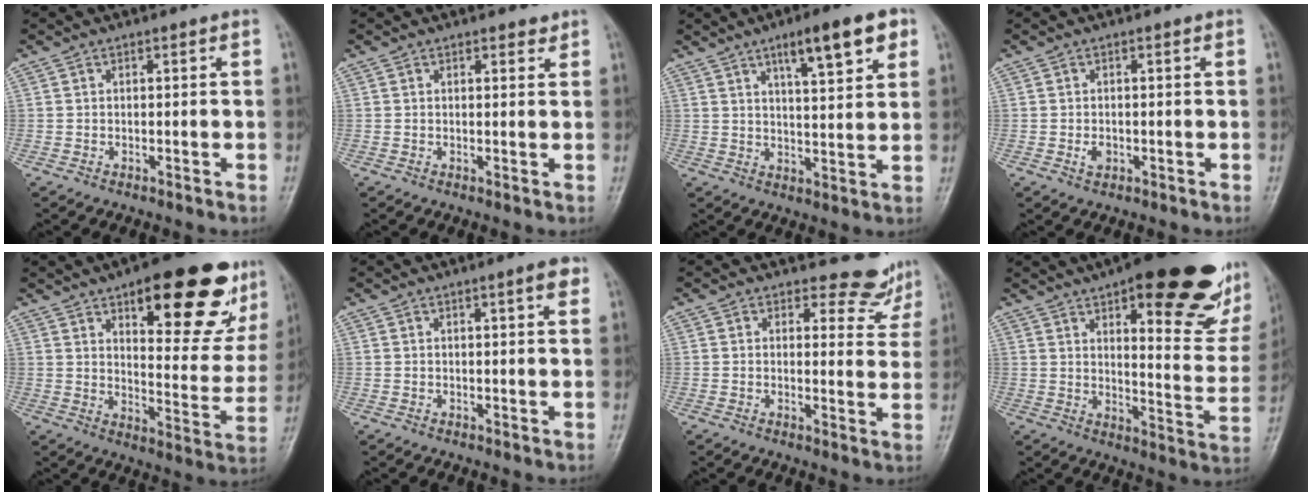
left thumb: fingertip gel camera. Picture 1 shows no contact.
{"total": 1.7, "force": [1.3, 0.8, 0.8], "torque": [-0.001, -0.008, 0.014]}
{"total": 10.9, "force": [6.0, 2.8, 8.6], "torque": [-0.109, -0.024, 0.087]}
{"total": 1.8, "force": [-0.4, 1.3, 1.1], "torque": [-0.014, 0.000, -0.006]}
{"total": 24.3, "force": [13.7, 8.5, 18.1], "torque": [-0.195, -0.047, 0.193]}
{"total": 2.9, "force": [1.6, 0.4, 2.4], "torque": [-0.028, -0.004, 0.019]}
{"total": 6.2, "force": [5.8, 2.1, -0.3], "torque": [0.031, -0.055, 0.056]}
{"total": 28.7, "force": [17.1, 9.2, 21.1], "torque": [-0.249, -0.065, 0.229]}